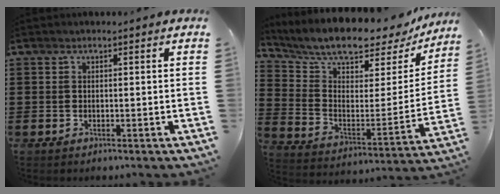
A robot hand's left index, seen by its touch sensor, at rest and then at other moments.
{"total": 8.3, "force": [7.5, 1.7, 3.1], "torque": [-0.082, -0.060, 0.124]}